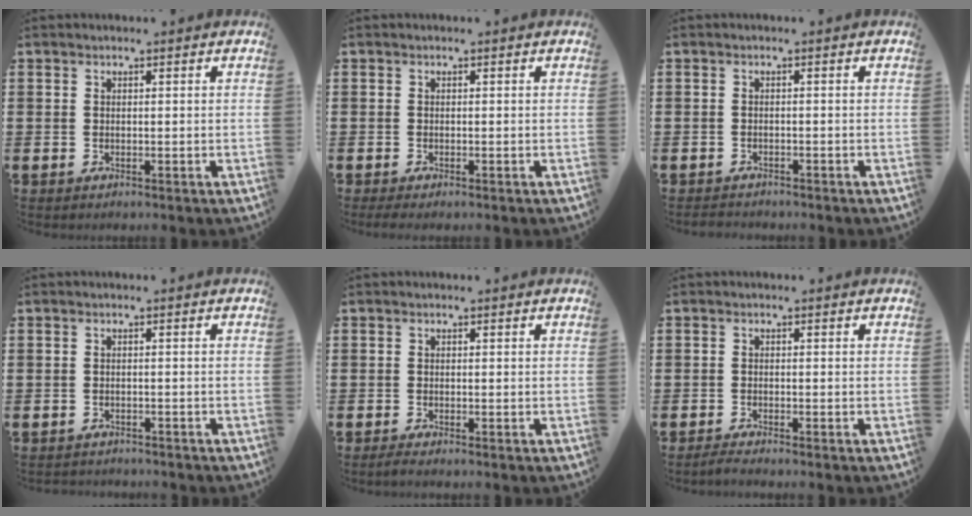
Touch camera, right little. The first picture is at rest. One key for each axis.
{"total": 0.5, "fx": -0.3, "fy": 0.1, "fz": 0.4, "tx": -0.007, "ty": 0.000, "tz": -0.007}
{"total": 0.8, "fx": -0.8, "fy": 0.1, "fz": 0.0, "tx": -0.003, "ty": 0.001, "tz": -0.017}
{"total": 0.8, "fx": -0.8, "fy": 0.1, "fz": -0.1, "tx": -0.002, "ty": 0.002, "tz": -0.017}
{"total": 0.7, "fx": -0.4, "fy": 0.0, "fz": 0.6, "tx": -0.010, "ty": -0.002, "tz": -0.008}
{"total": 1.0, "fx": -0.8, "fy": 0.0, "fz": 0.6, "tx": -0.011, "ty": -0.001, "tz": -0.016}